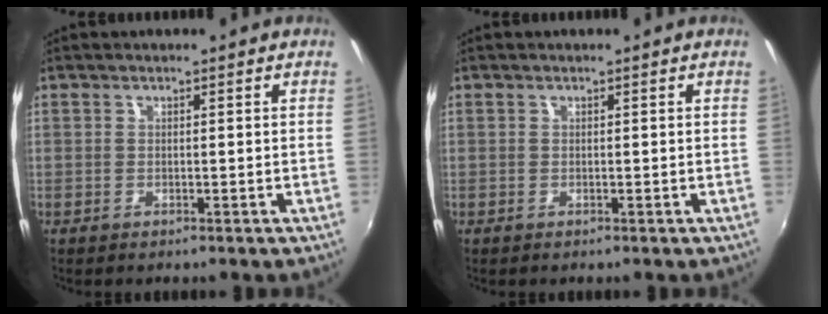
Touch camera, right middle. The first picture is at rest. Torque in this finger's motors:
{"motor_torque": [-0.06, -0.04, 0.00, 0.00]}